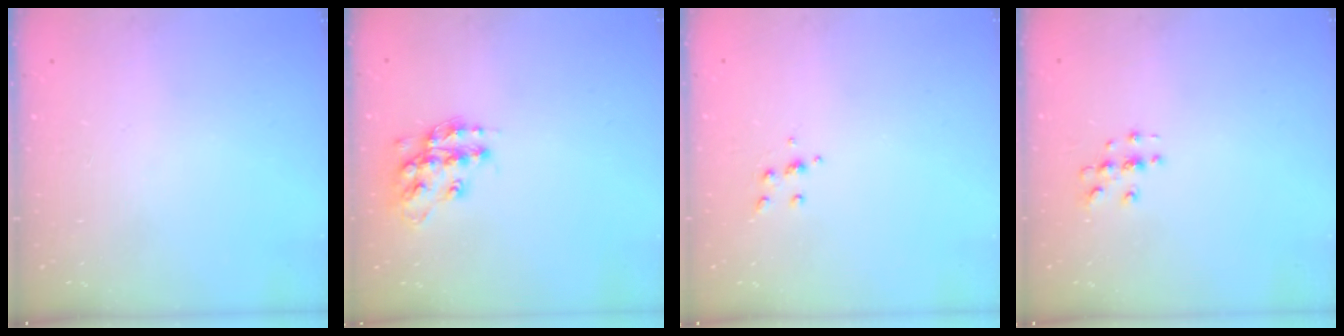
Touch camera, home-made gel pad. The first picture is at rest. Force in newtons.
{"total": 13.8, "press": 13.8, "slide": 0.8}
{"total": 4.0, "press": 3.9, "slide": 0.9}
{"total": 2.8, "press": 2.8, "slide": 0.2}